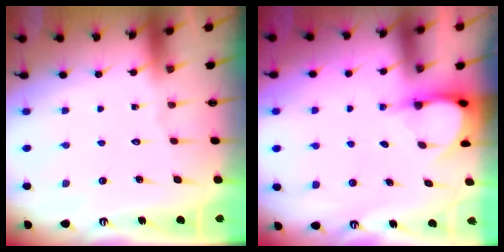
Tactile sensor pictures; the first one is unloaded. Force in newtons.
{"total": 4.0, "press": 4.0, "slide": 0.2}